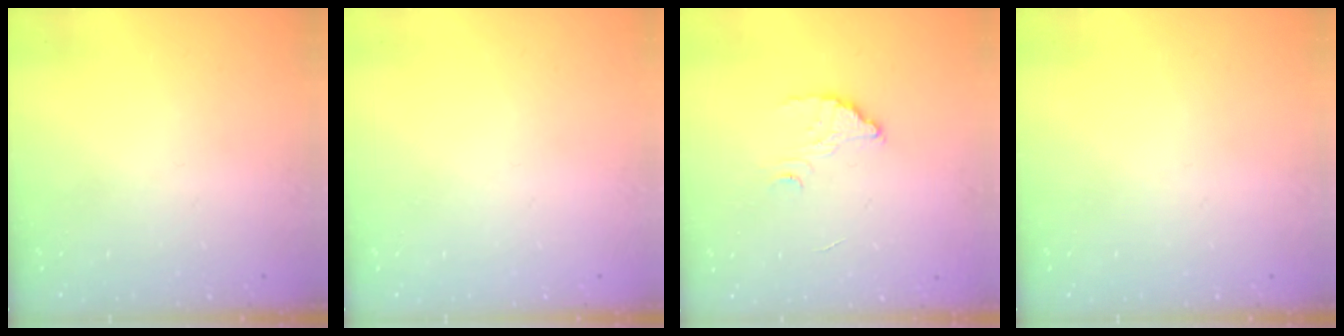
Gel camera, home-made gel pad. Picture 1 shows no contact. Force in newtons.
{"total": 0.0}
{"total": 3.1, "press": 3.0, "slide": 0.4}
{"total": 0.0}